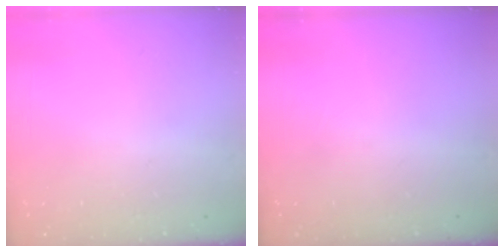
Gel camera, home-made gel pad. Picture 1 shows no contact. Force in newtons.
{"total": 0.0}